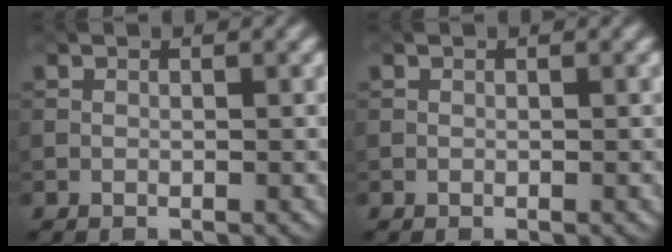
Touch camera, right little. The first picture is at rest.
{"total": 0.0}